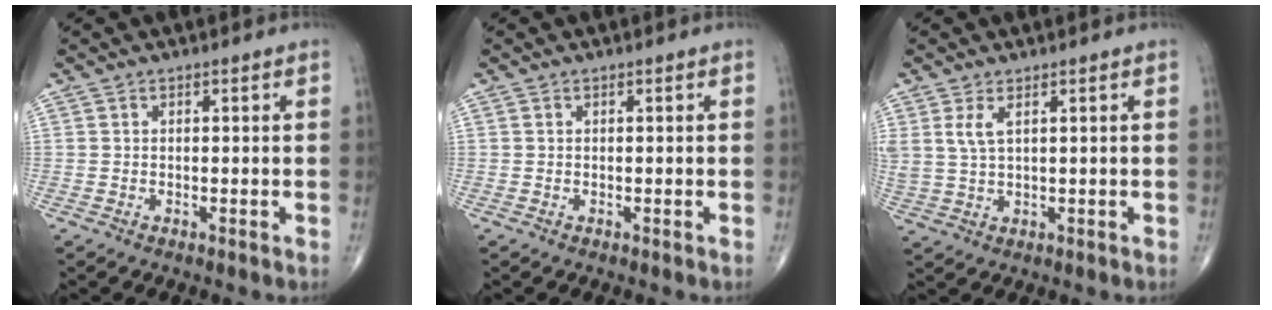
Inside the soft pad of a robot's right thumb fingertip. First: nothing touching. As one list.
[{"total": 0.0}, {"total": 3.8, "force": [1.7, 1.5, 3.1], "torque": [-0.075, -0.003, 0.043]}]